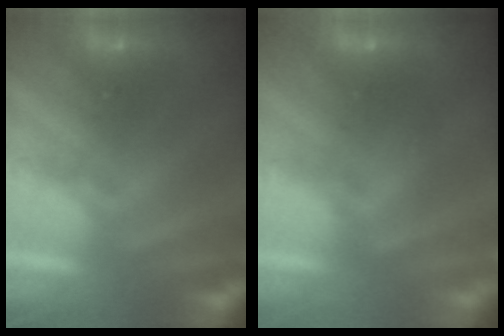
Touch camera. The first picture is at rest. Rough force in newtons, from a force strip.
{"total": 2.6}